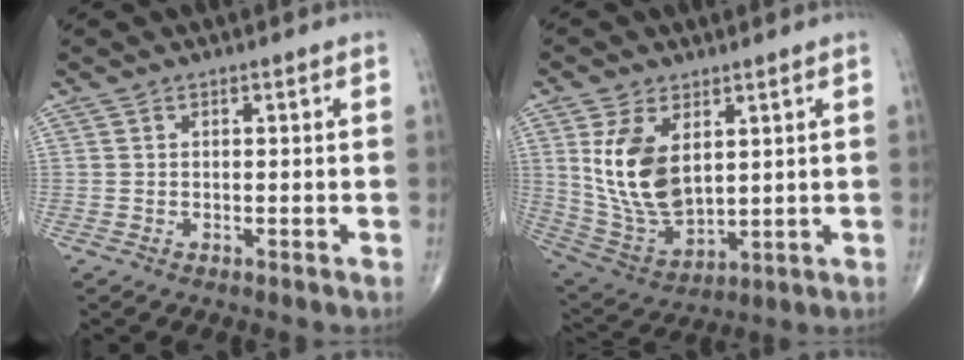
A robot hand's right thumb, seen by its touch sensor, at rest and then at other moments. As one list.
[{"total": 13.7, "force": [3.6, 7.9, 10.5], "torque": [-0.187, -0.020, 0.089]}]